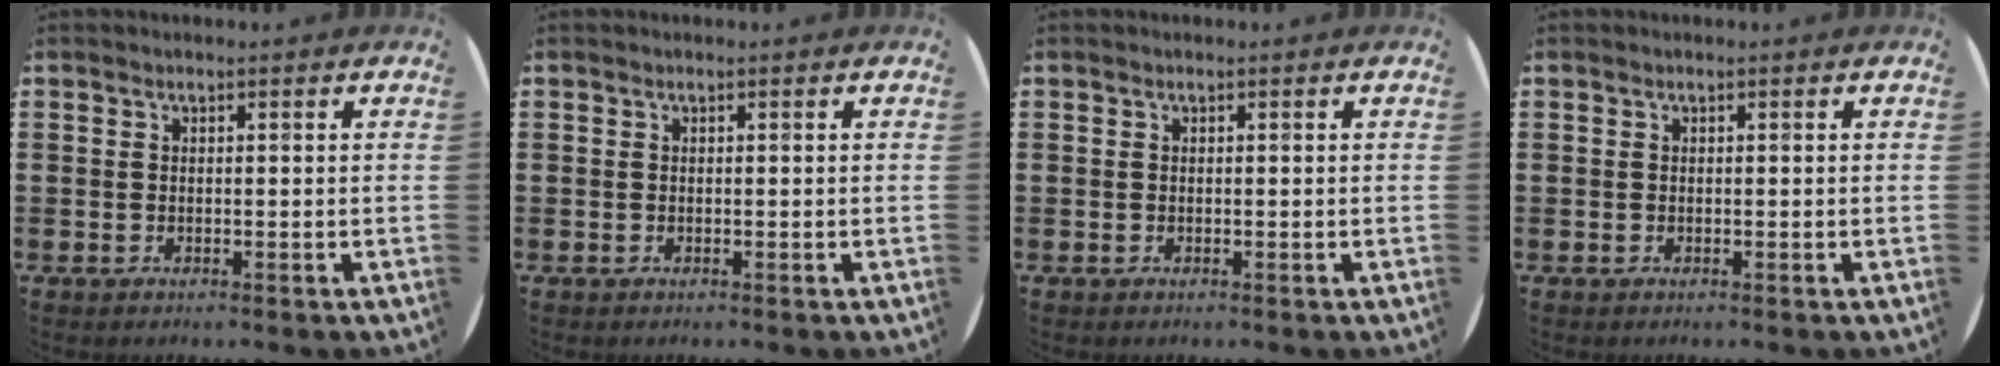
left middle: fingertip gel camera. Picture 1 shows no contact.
{"total": 0.0}
{"total": 0.0}
{"total": 0.0}